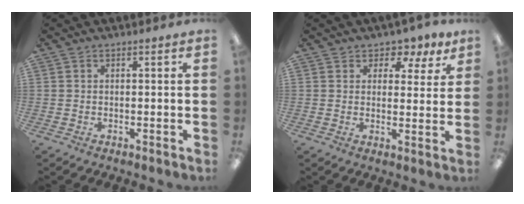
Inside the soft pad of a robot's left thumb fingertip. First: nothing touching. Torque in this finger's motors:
{"motor_torque": [-0.04, 0.10, -0.15, 0.01, 0.03]}